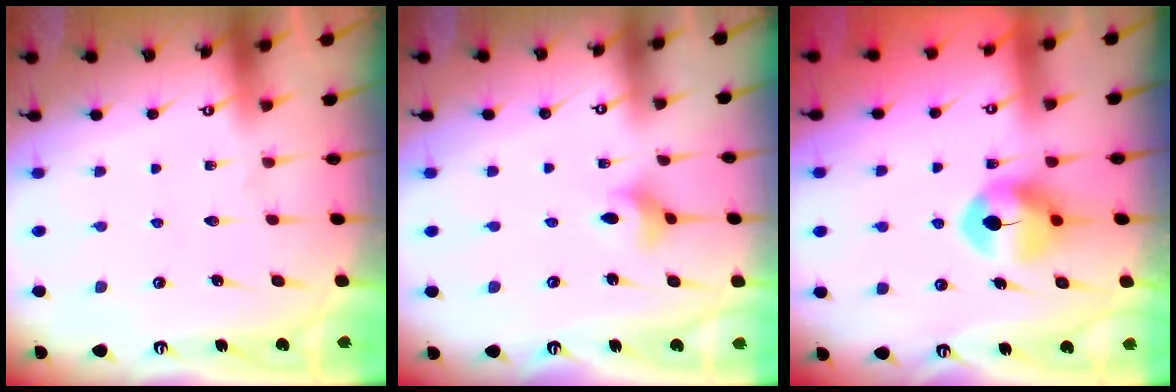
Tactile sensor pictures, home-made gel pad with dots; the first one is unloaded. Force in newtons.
{"total": 4.0, "press": 3.9, "slide": 0.7}
{"total": 8.3, "press": 8.3, "slide": 0.6}